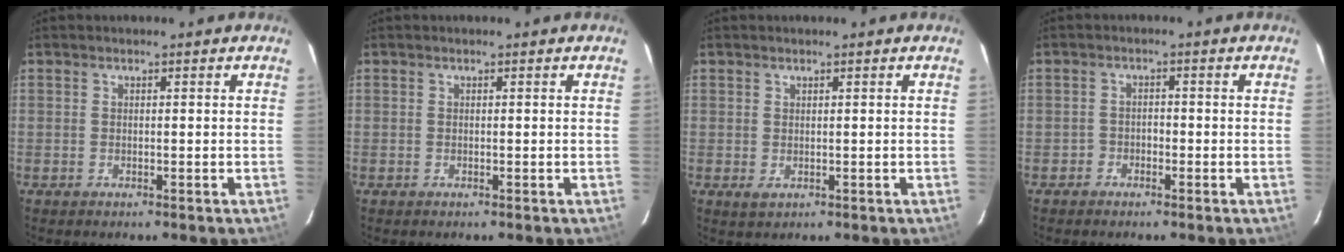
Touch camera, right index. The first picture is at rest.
{"total": 0.0}
{"total": 1.2, "force": [0.6, 1.0, 0.5], "torque": [-0.007, 0.000, 0.012]}
{"total": 1.8, "force": [-1.3, 1.2, 0.2], "torque": [-0.005, 0.002, -0.023]}